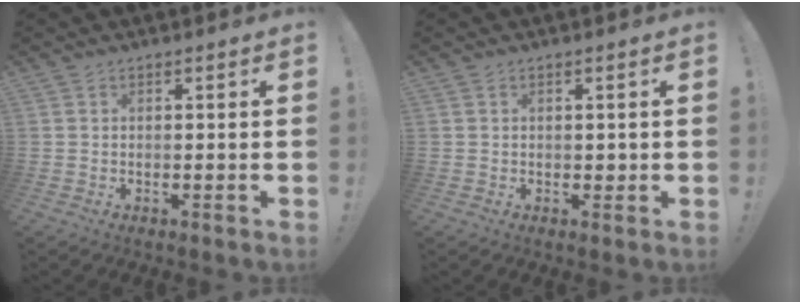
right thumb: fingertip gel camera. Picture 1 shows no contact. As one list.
[{"total": 1.3, "force": [0.2, 1.2, 0.5], "torque": [0.000, 0.002, 0.001]}]